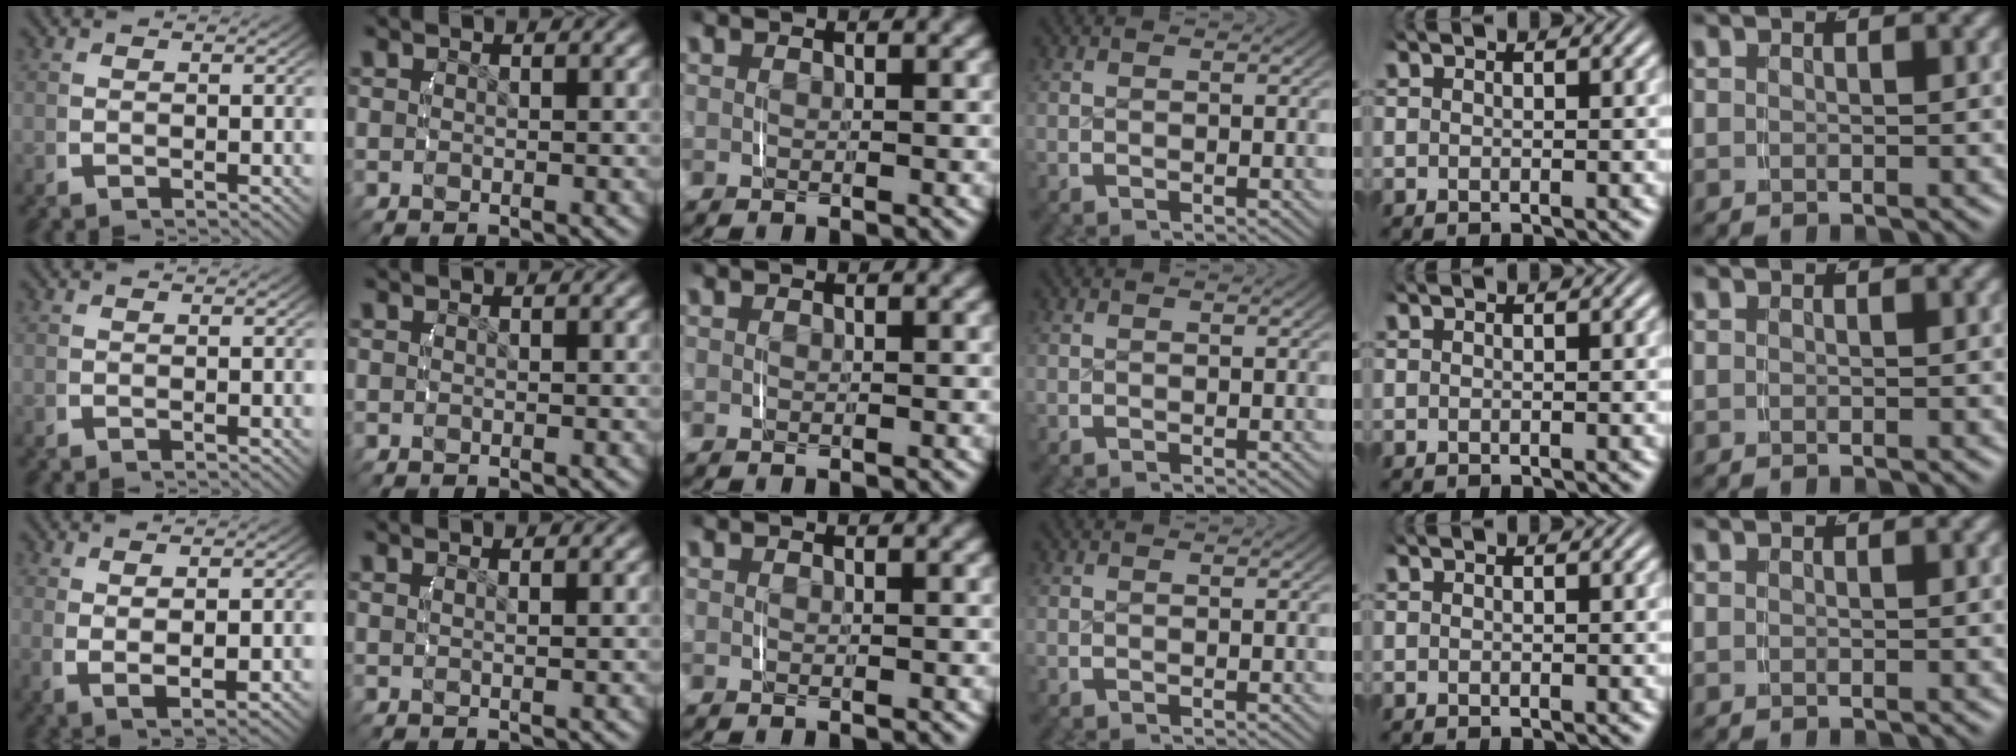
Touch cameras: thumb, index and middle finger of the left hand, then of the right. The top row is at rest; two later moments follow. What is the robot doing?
{"motion": "lift_and_place", "object": "scarf"}